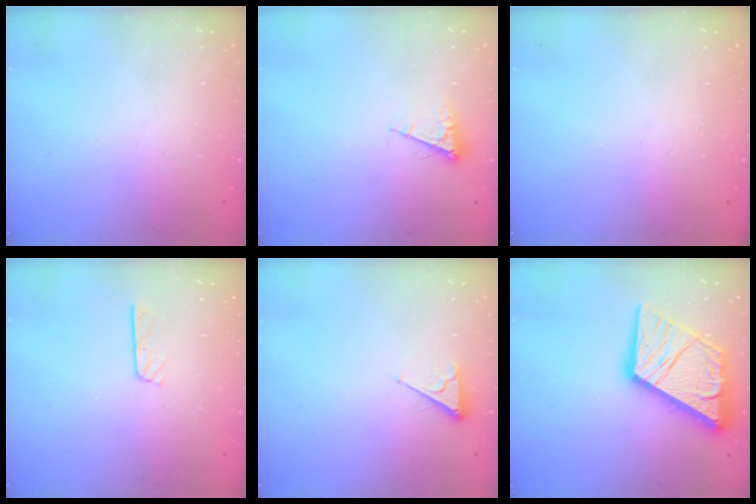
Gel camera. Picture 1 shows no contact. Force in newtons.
{"total": 4.9, "press": 4.8, "slide": 0.8}
{"total": 0.0}
{"total": 4.3, "press": 4.3, "slide": 0.5}
{"total": 3.0, "press": 2.9, "slide": 0.4}
{"total": 21.7, "press": 21.5, "slide": 2.5}